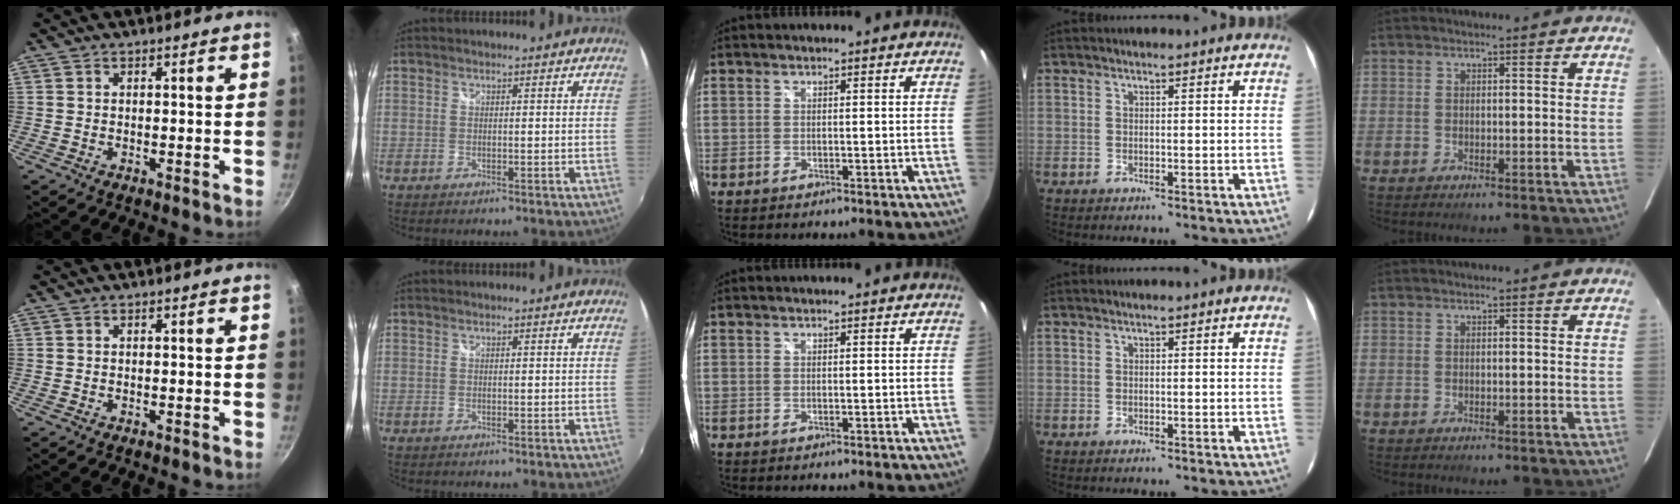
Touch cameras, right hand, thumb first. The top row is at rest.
{}